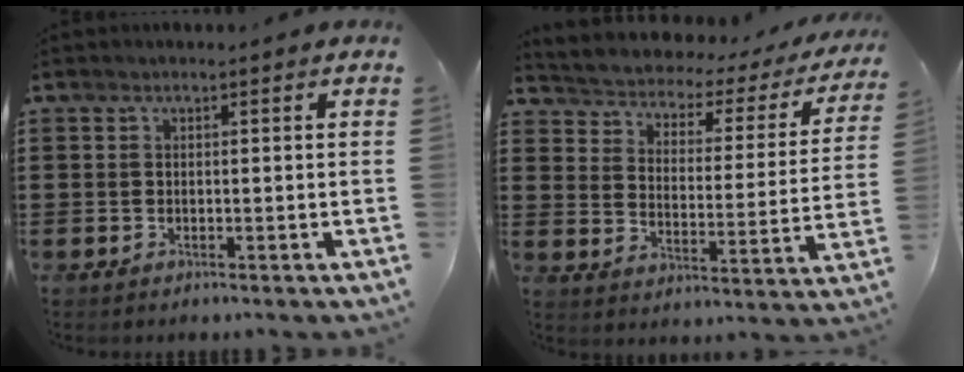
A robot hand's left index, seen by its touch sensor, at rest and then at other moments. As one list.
[{"total": 1.8, "force": [1.5, 1.0, 0.4], "torque": [-0.026, -0.021, 0.012]}]